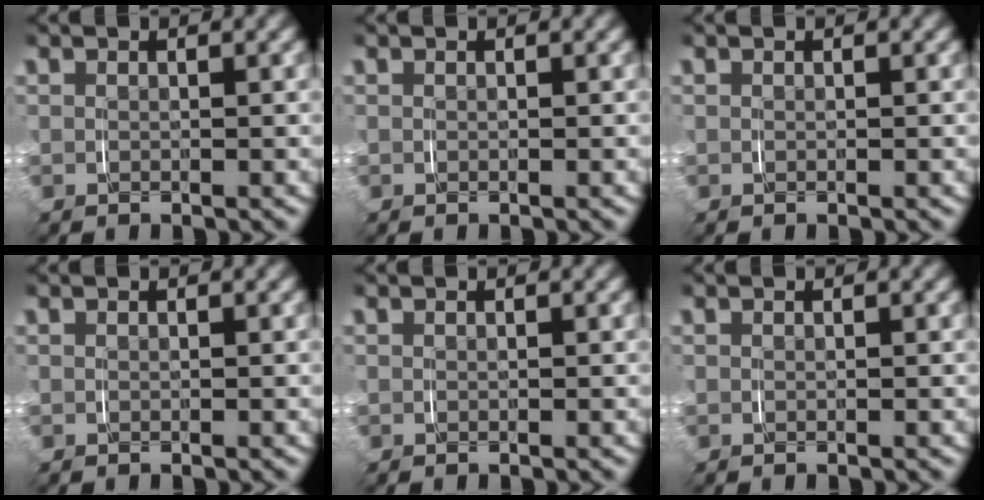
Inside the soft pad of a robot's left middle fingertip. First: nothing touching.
{"total": 0.0}
{"total": 0.0}
{"total": 0.0}
{"total": 0.0}
{"total": 0.0}